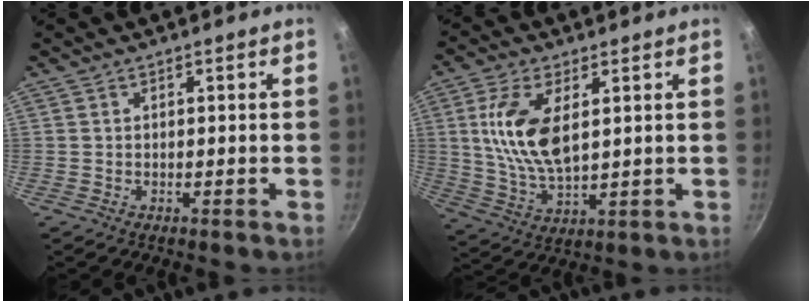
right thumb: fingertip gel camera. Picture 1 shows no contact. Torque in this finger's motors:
{"motor_torque": [0.13, 0.15, 1.70, 0.17, 0.26]}